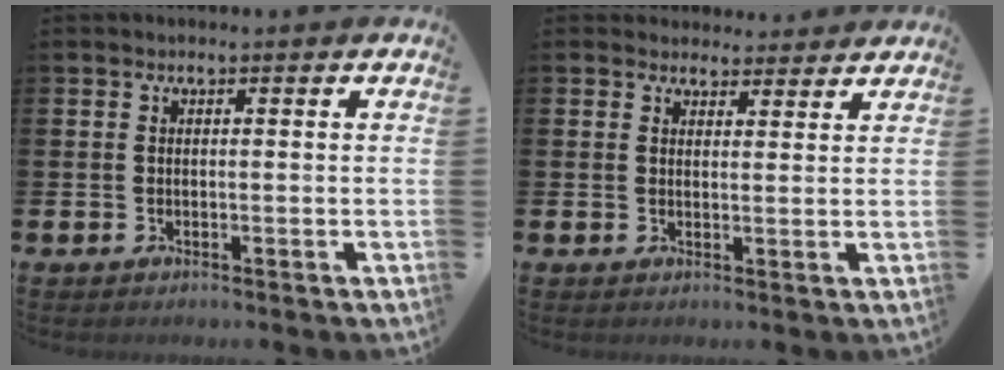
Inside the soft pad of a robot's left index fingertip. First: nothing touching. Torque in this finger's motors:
{"motor_torque": [0.92, -1.22, 0.03, -0.03]}